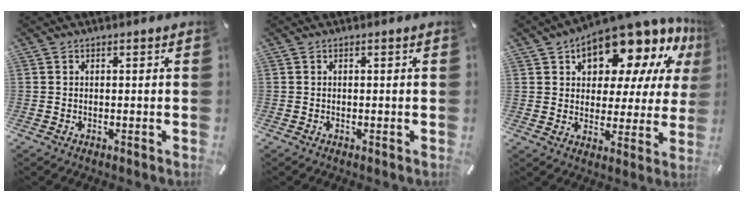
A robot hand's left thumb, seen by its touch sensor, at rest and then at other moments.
{"total": 0.0}
{"total": 17.1, "force": [11.9, 8.4, 9.0], "torque": [-0.136, -0.093, 0.202]}